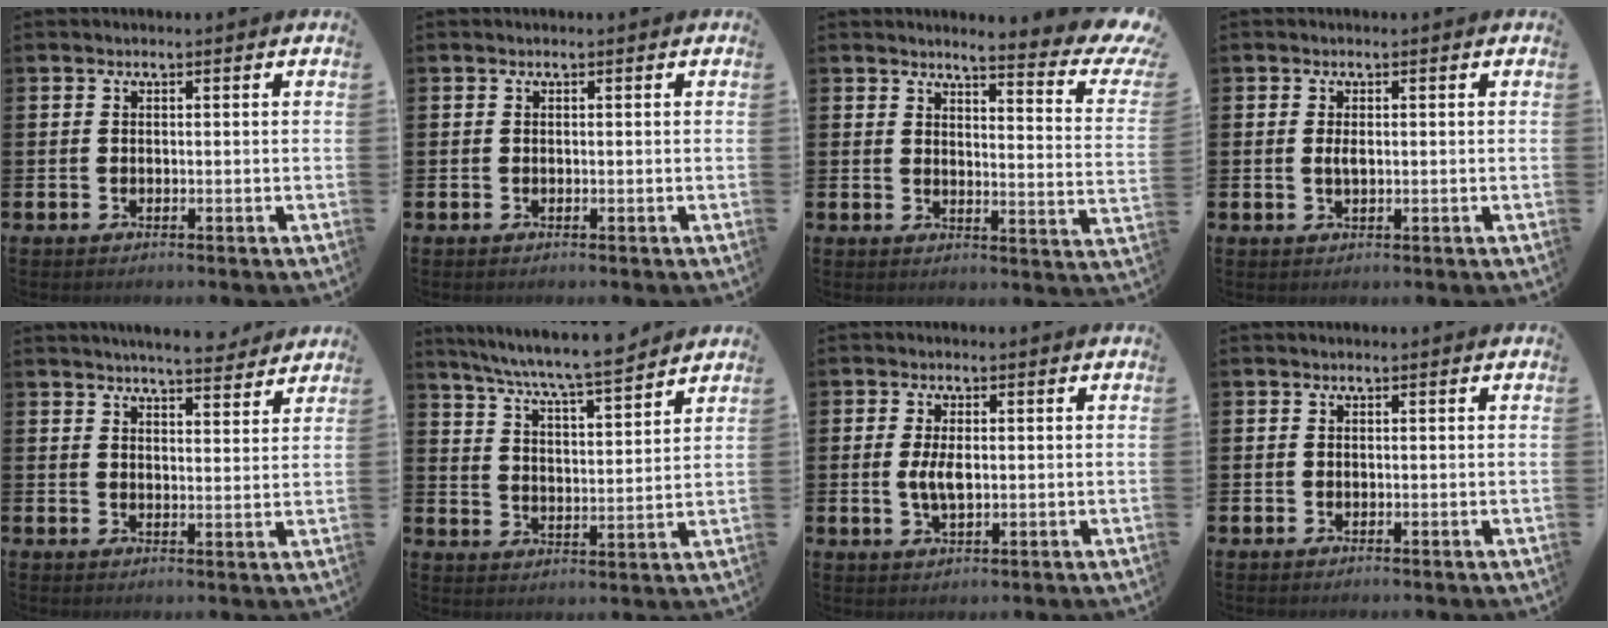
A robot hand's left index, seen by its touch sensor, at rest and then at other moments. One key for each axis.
{"total": 0.0}
{"total": 4.3, "fx": 3.8, "fy": 0.1, "fz": 1.9, "tx": -0.030, "ty": -0.049, "tz": 0.052}
{"total": 1.3, "fx": 0.2, "fy": 0.5, "fz": 1.2, "tx": -0.024, "ty": 0.004, "tz": 0.001}
{"total": 5.3, "fx": 5.2, "fy": 0.2, "fz": 0.9, "tx": -0.020, "ty": -0.028, "tz": 0.091}
{"total": 7.3, "fx": 6.9, "fy": -0.2, "fz": 2.3, "tx": -0.072, "ty": -0.048, "tz": 0.120}
{"total": 3.6, "fx": 0.2, "fy": 1.6, "fz": 3.2, "tx": -0.061, "ty": -0.001, "tz": -0.003}
{"total": 0.0}